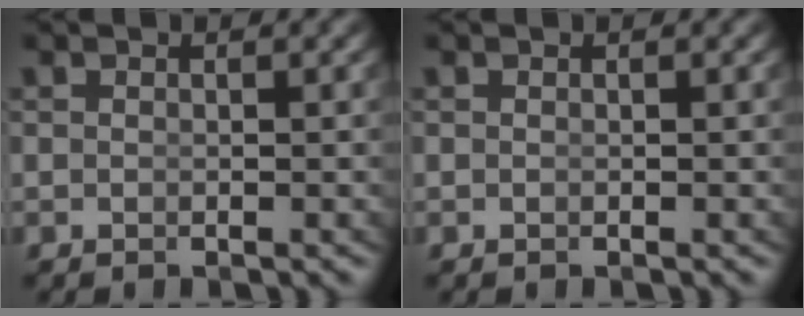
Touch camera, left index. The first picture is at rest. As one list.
[{"total": 0.0}]